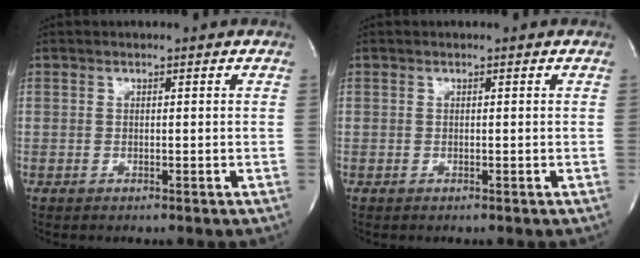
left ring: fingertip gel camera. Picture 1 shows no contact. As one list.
[{"total": 0.0}]